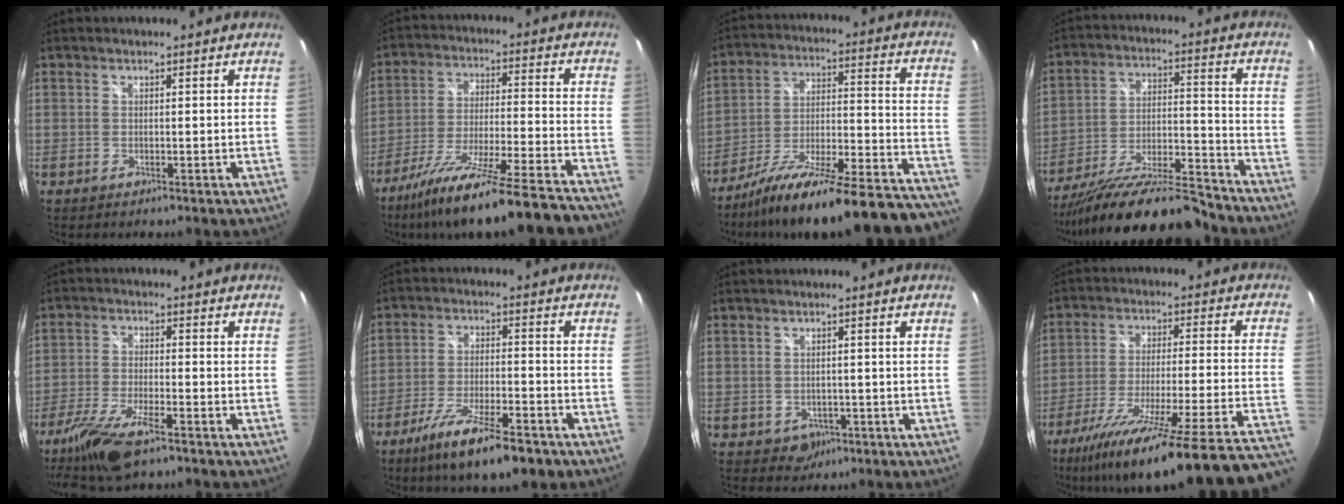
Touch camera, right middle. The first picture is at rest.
{"total": 25.1, "force": [-21.8, 0.1, 12.5], "torque": [-0.215, -0.074, -0.332]}
{"total": 31.4, "force": [-27.0, 4.5, 15.3], "torque": [-0.188, -0.035, -0.389]}
{"total": 22.1, "force": [-19.1, 2.9, 10.7], "torque": [-0.195, -0.044, -0.298]}
{"total": 11.3, "force": [-8.0, 2.8, 7.5], "torque": [-0.176, -0.031, -0.154]}
{"total": 13.9, "force": [-9.5, 3.3, 9.6], "torque": [-0.189, -0.035, -0.160]}
{"total": 3.2, "force": [-1.1, 2.8, 1.0], "torque": [-0.026, -0.001, -0.005]}
{"total": 31.9, "force": [-25.4, 0.1, 19.3], "torque": [-0.254, -0.104, -0.372]}